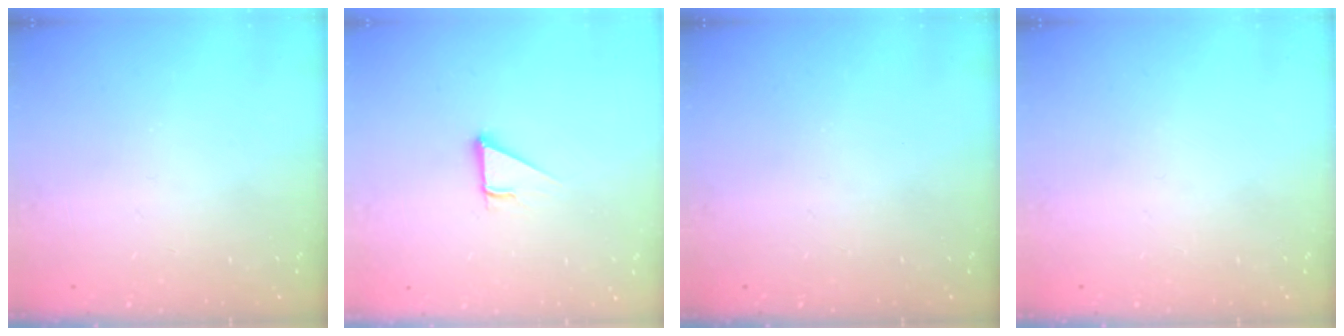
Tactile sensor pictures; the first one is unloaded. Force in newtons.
{"total": 2.9, "press": 2.9, "slide": 0.1}
{"total": 0.0}
{"total": 0.0}